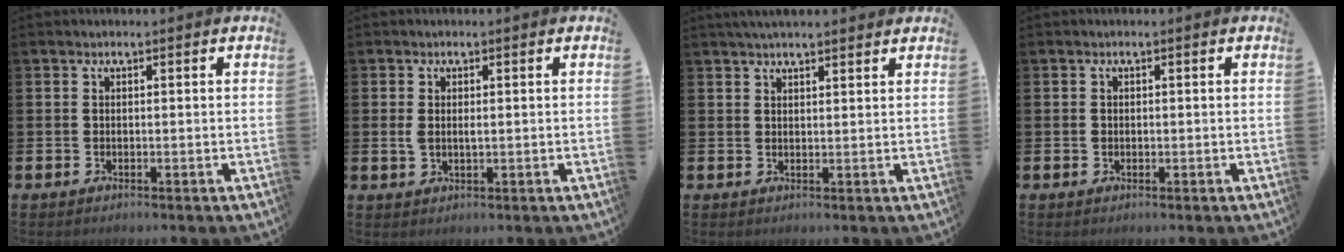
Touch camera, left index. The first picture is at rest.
{"total": 1.4, "force": [0.4, 0.7, 1.2], "torque": [-0.011, 0.000, 0.002]}
{"total": 2.9, "force": [2.7, 0.3, 1.0], "torque": [-0.023, -0.004, 0.050]}
{"total": 0.6, "force": [0.0, 0.6, 0.2], "torque": [-0.001, 0.004, -0.002]}